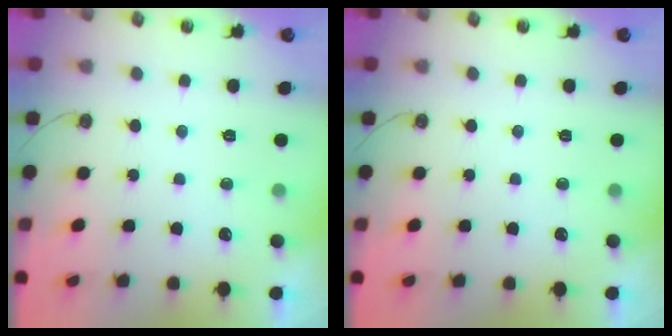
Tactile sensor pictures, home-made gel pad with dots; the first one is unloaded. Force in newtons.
{"total": 0.0}